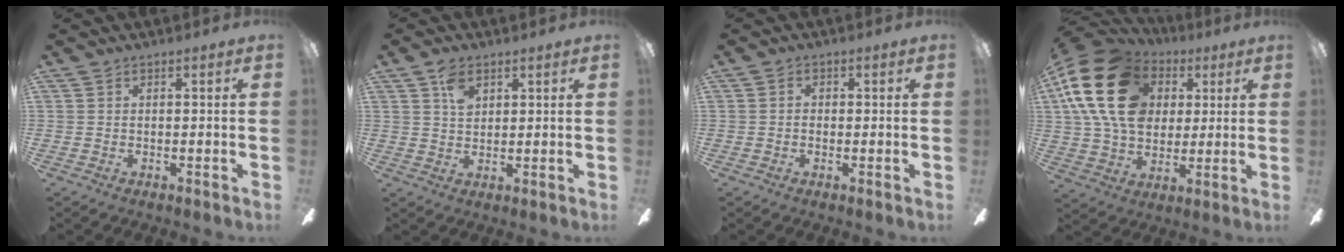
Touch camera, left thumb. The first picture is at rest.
{"total": 5.1, "force": [2.6, 3.2, 2.9], "torque": [-0.049, -0.001, 0.046]}
{"total": 1.5, "force": [-0.3, 1.2, 0.8], "torque": [-0.016, 0.006, -0.007]}
{"total": 22.1, "force": [6.2, 16.4, 13.5], "torque": [-0.275, -0.005, 0.110]}